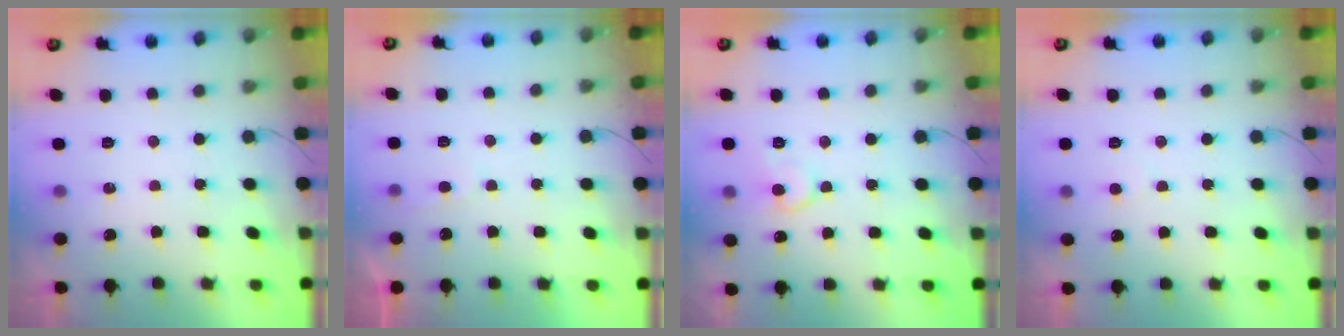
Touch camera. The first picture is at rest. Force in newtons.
{"total": 2.5, "press": 2.5, "slide": 0.3}
{"total": 8.7, "press": 8.7, "slide": 0.8}
{"total": 2.6, "press": 2.6, "slide": 0.2}